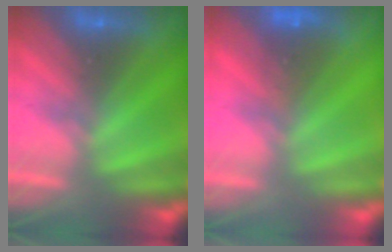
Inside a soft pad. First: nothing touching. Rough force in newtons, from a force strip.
{"total": 3.2}